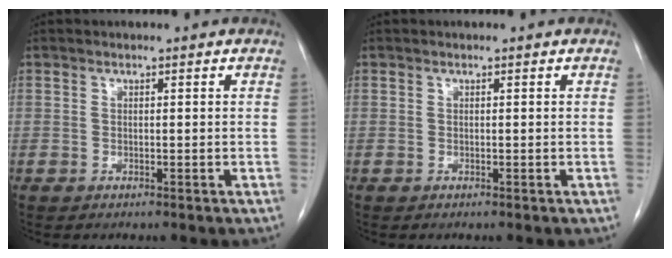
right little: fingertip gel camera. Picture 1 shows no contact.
{"total": 0.0}